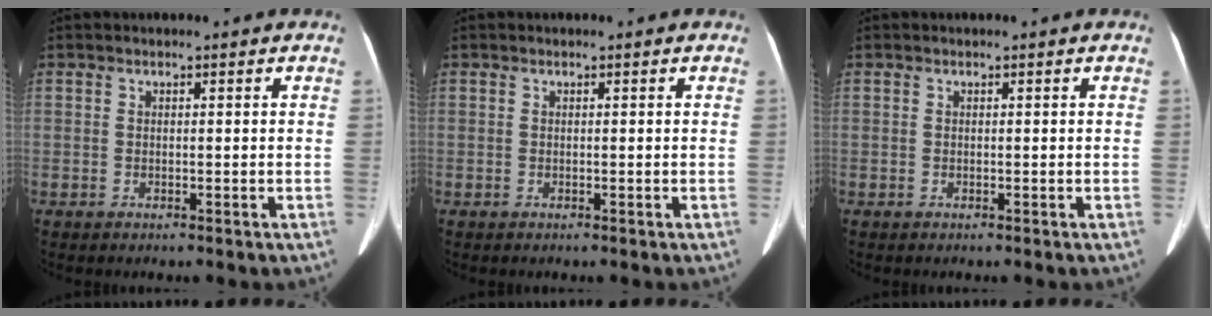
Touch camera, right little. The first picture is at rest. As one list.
[{"total": 0.0}, {"total": 0.0}]